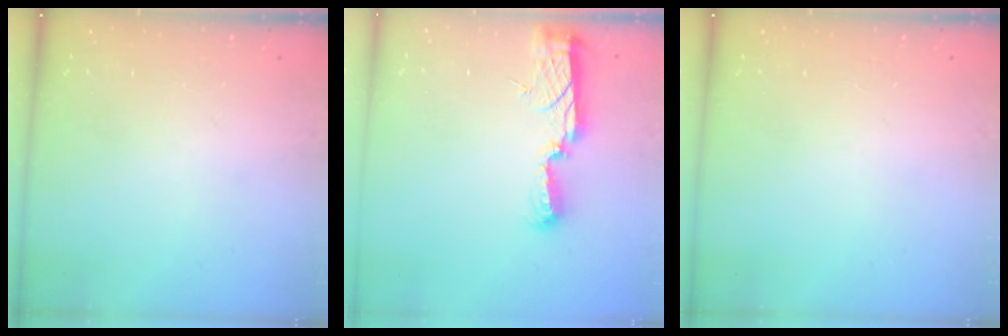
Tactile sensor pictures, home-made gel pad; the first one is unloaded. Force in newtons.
{"total": 9.0, "press": 8.9, "slide": 0.8}
{"total": 0.0}